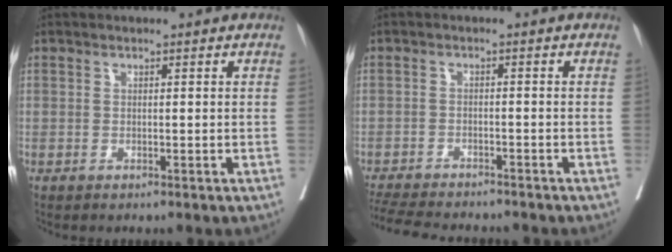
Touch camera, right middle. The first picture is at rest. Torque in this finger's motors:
{"motor_torque": [0.20, -0.24, 0.06, 0.02]}